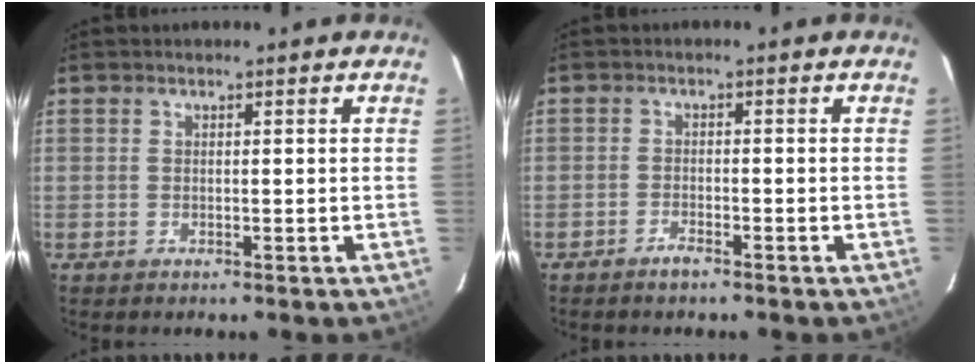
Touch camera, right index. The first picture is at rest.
{"total": 2.0, "force": [-1.8, 0.5, 0.8], "torque": [-0.021, 0.001, -0.036]}